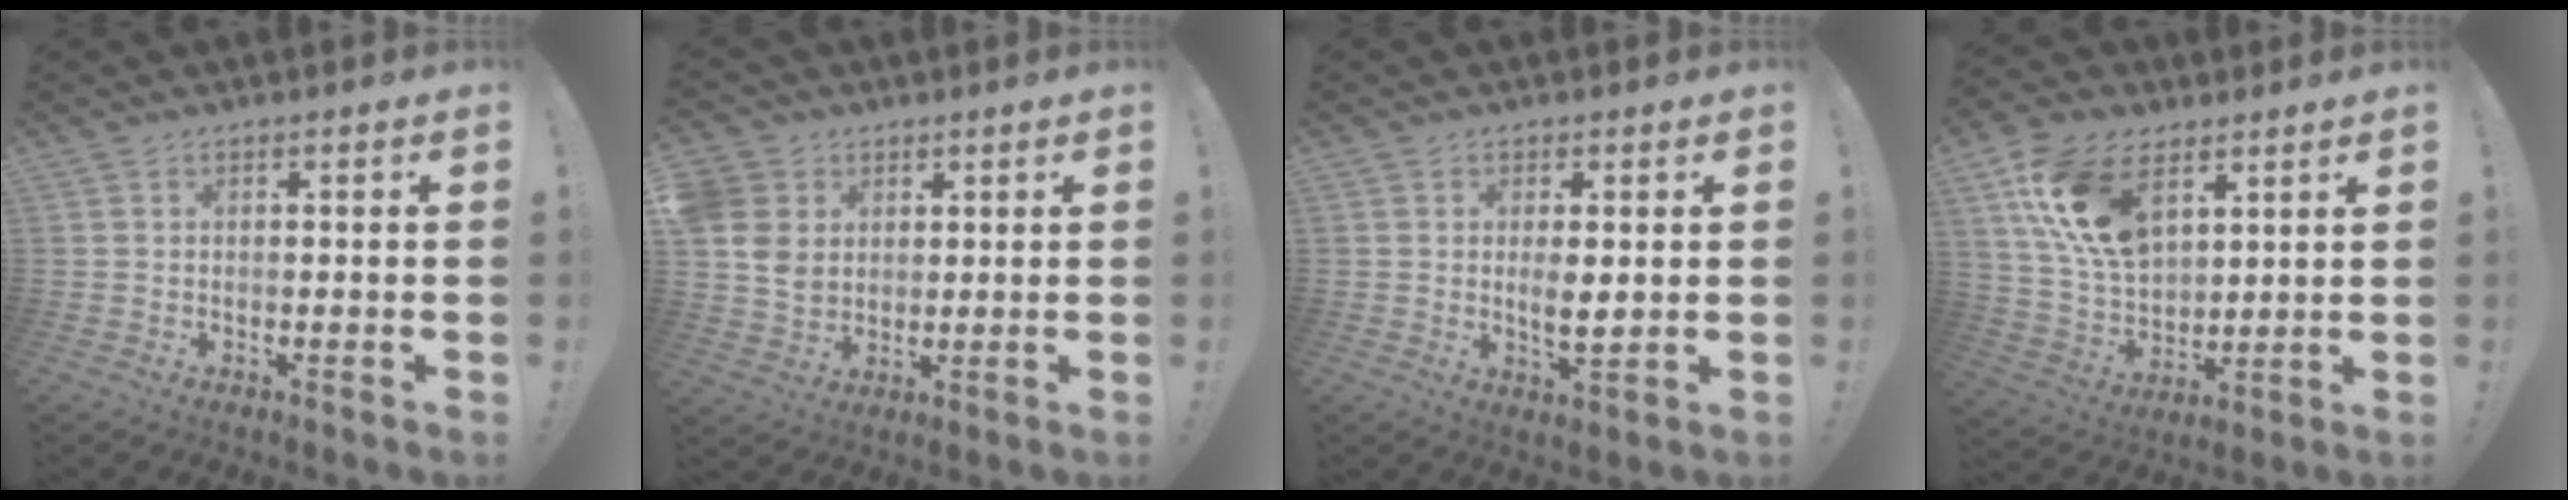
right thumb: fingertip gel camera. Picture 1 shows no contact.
{"total": 8.8, "force": [2.9, 7.7, 3.1], "torque": [-0.066, -0.016, 0.060]}
{"total": 4.4, "force": [0.4, 1.7, 4.1], "torque": [-0.059, -0.012, 0.002]}
{"total": 18.4, "force": [8.6, 11.1, 12.0], "torque": [-0.233, -0.031, 0.161]}